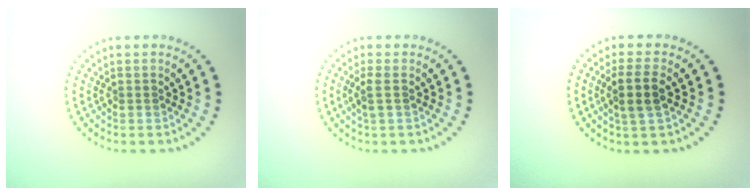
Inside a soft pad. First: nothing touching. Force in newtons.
{"total": 1.3, "press": 1.1, "slide": 0.7}
{"total": 2.8, "press": 2.5, "slide": 1.2}